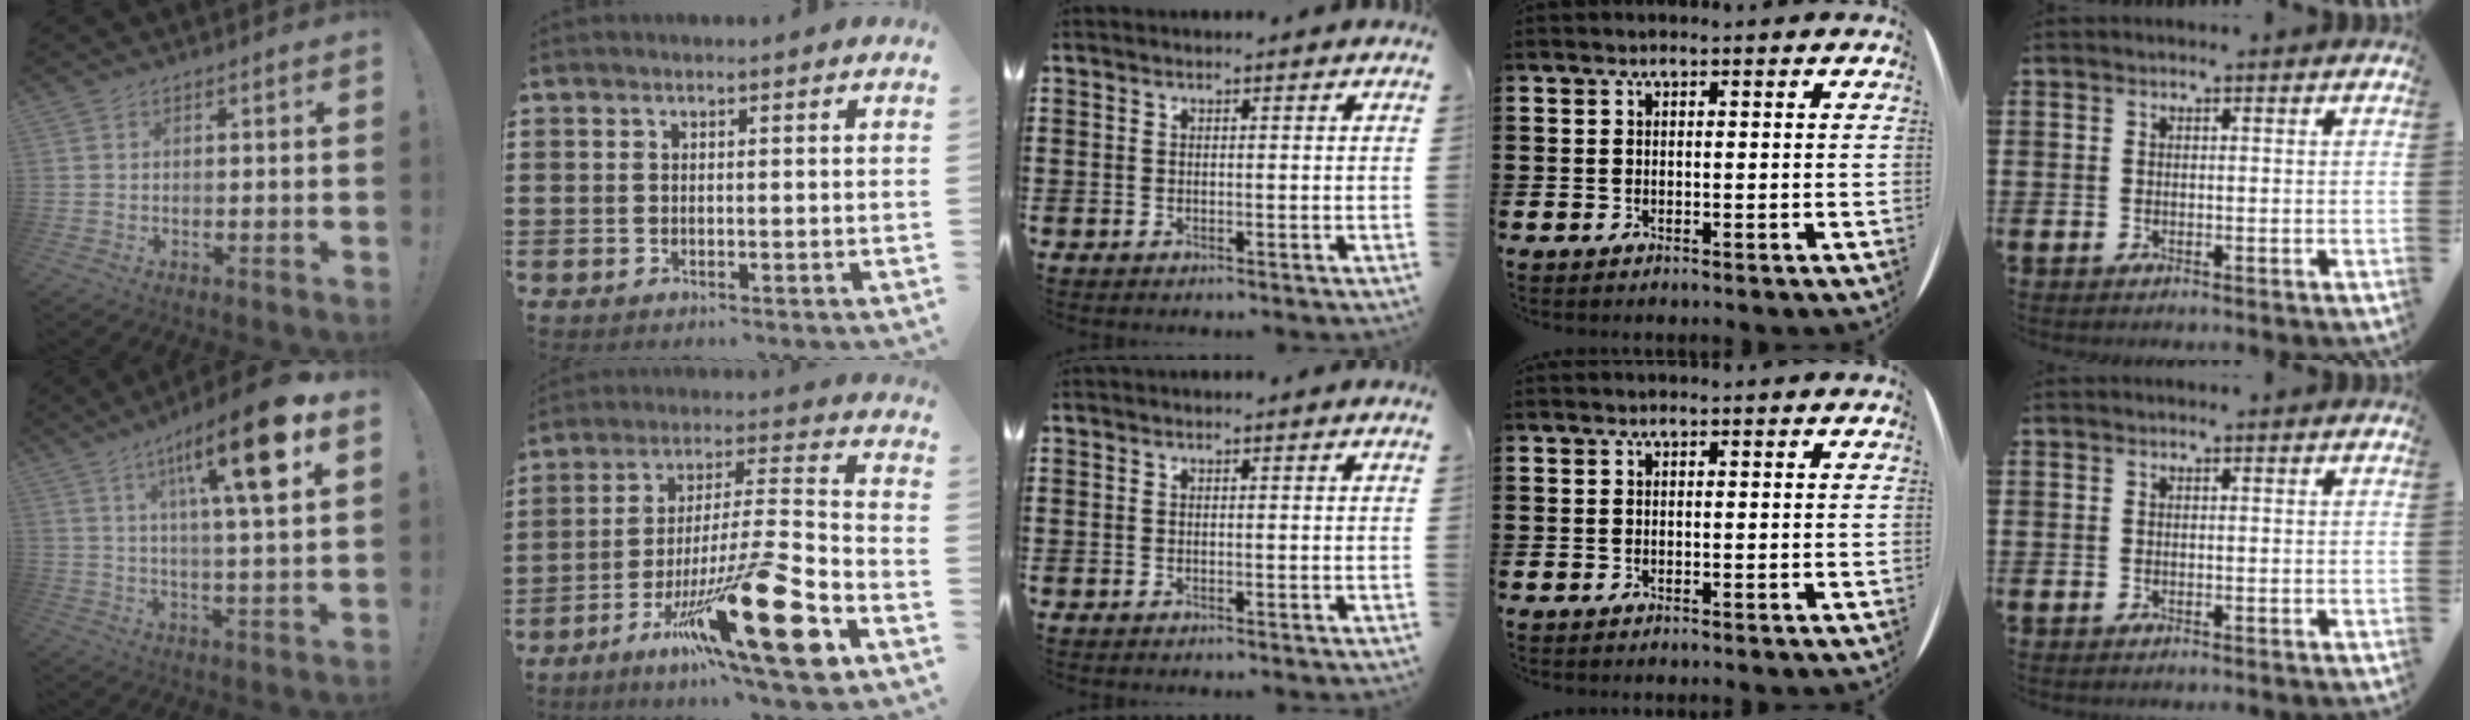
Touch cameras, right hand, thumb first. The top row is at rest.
{"thumb": {"total": 18.0, "force": [7.7, 3.2, 15.9], "torque": [-0.252, -0.029, 0.104]}, "index": {"total": 21.0, "force": [-11.7, 2.4, 17.3], "torque": [-0.293, 0.020, -0.190]}}